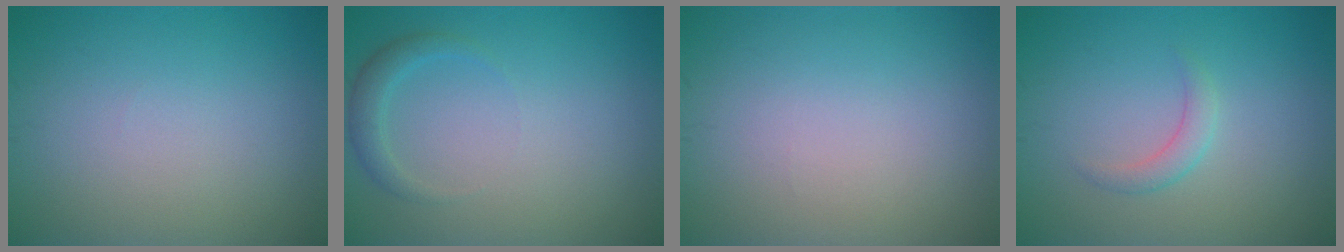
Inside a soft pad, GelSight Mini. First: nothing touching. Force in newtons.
{"total": 1.7, "press": 1.7, "slide": 0.1}
{"total": 0.0}
{"total": 1.5, "press": 1.5, "slide": 0.0}